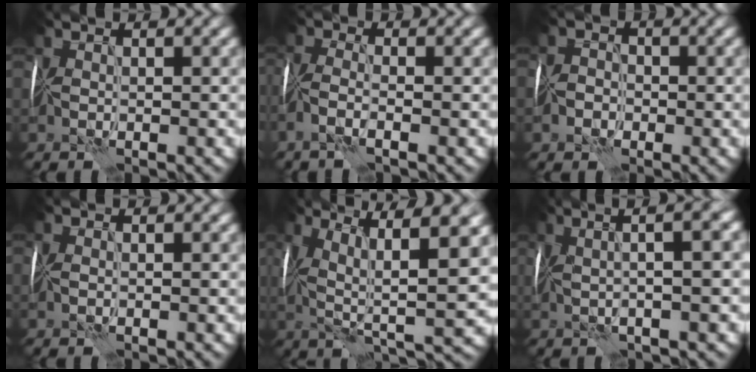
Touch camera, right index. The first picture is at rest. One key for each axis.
{"total": 2.6, "fx": -1.7, "fy": 0.3, "fz": 1.9, "tx": -0.054, "ty": -0.003, "tz": -0.047}
{"total": 1.6, "fx": -0.7, "fy": 1.4, "fz": 0.5, "tx": 0.004, "ty": 0.009, "tz": -0.022}
{"total": 0.5, "fx": 0.2, "fy": 0.3, "fz": 0.4, "tx": -0.011, "ty": 0.000, "tz": 0.006}
{"total": 9.6, "fx": 2.3, "fy": 2.4, "fz": 9.1, "tx": -0.167, "ty": 0.008, "tz": 0.039}
{"total": 8.2, "fx": 2.6, "fy": 2.6, "fz": 7.3, "tx": -0.075, "ty": 0.042, "tz": 0.014}